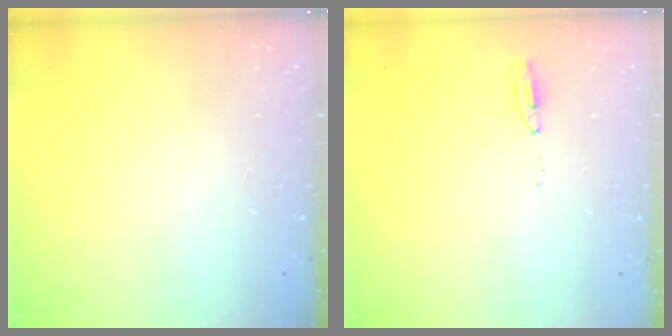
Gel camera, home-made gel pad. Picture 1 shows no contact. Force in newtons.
{"total": 15.0, "press": 4.8, "slide": 14.3}